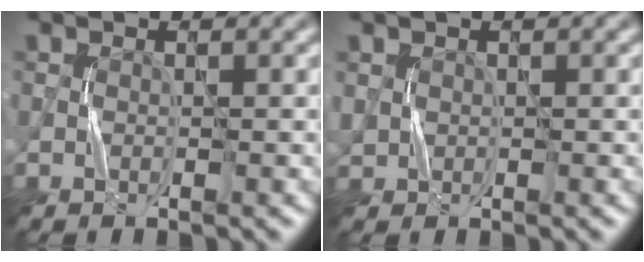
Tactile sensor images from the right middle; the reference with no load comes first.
{"total": 1.0, "force": [0.4, 0.9, 0.1], "torque": [-0.001, 0.002, 0.010]}